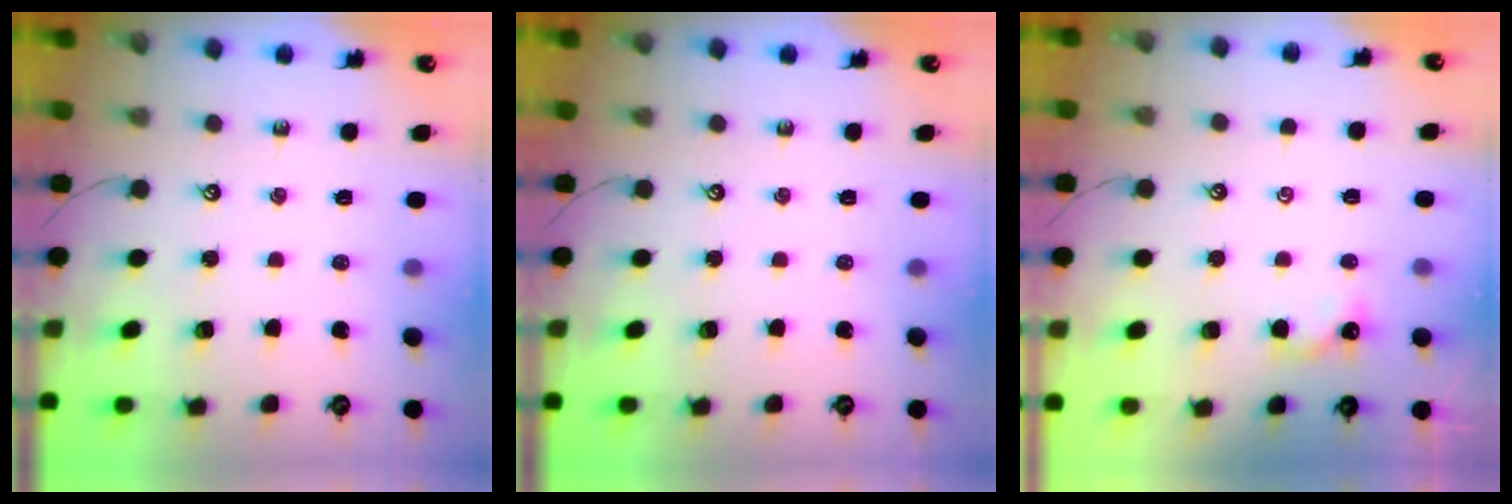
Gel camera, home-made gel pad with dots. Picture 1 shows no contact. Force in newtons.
{"total": 0.0}
{"total": 0.9, "press": 0.9, "slide": 0.3}